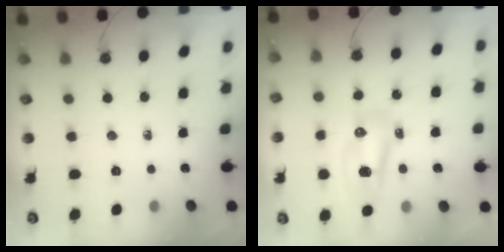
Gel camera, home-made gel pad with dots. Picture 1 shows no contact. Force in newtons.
{"total": 14.0, "press": 10.4, "slide": 9.4}